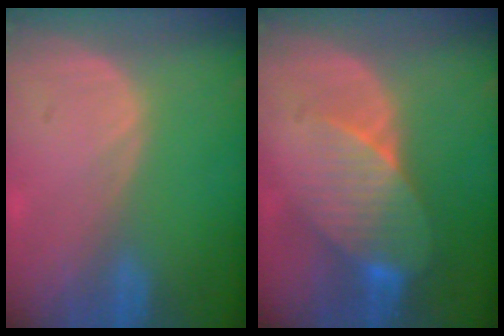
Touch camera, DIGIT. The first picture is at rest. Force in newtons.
{"total": 8.2, "press": 7.3, "slide": 3.6}